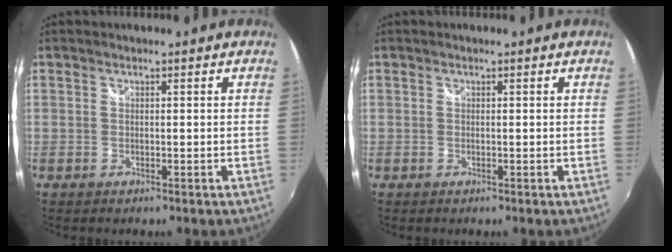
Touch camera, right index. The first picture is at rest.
{"total": 0.0}